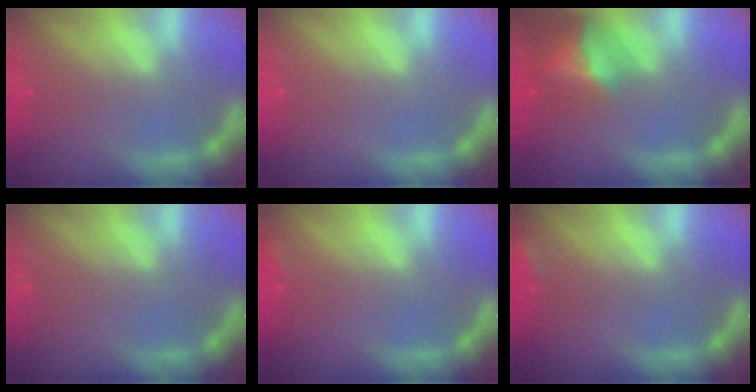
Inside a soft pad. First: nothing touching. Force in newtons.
{"total": 0.0}
{"total": 7.0}
{"total": 0.0}
{"total": 0.9}
{"total": 1.9}